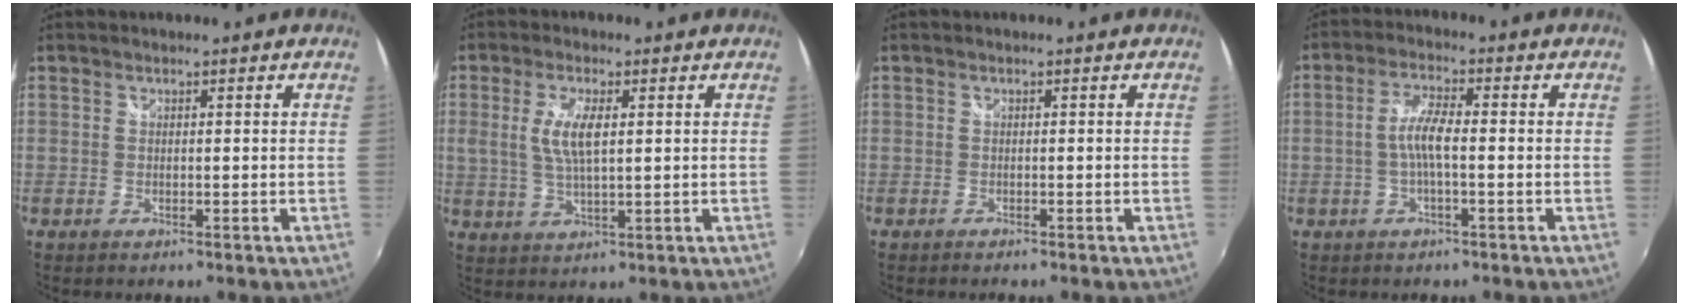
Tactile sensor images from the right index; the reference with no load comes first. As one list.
[{"total": 6.2, "force": [1.2, 1.9, 5.8], "torque": [-0.119, 0.000, 0.025]}, {"total": 0.7, "force": [-0.6, 0.1, 0.3], "torque": [-0.006, -0.004, -0.012]}, {"total": 4.8, "force": [-0.8, 0.8, 4.6], "torque": [-0.096, 0.007, -0.016]}]